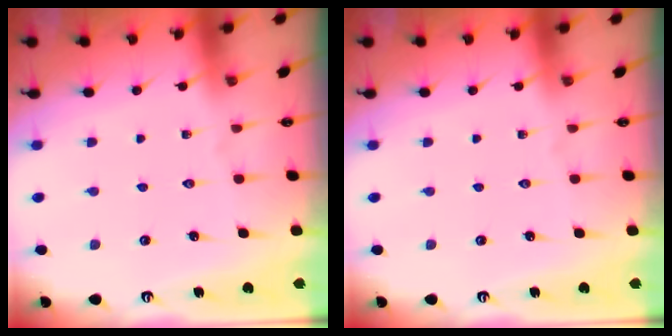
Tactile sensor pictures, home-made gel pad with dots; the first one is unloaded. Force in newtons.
{"total": 0.0}